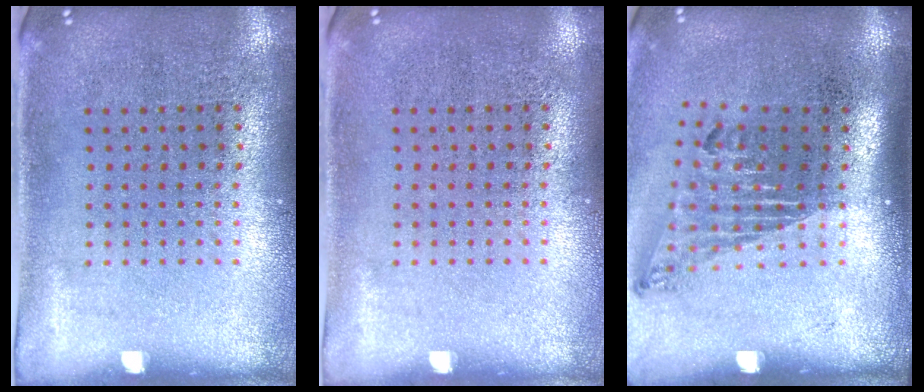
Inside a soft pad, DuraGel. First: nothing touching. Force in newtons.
{"total": 0.0}
{"total": 1.7, "press": 1.1, "slide": 1.3}